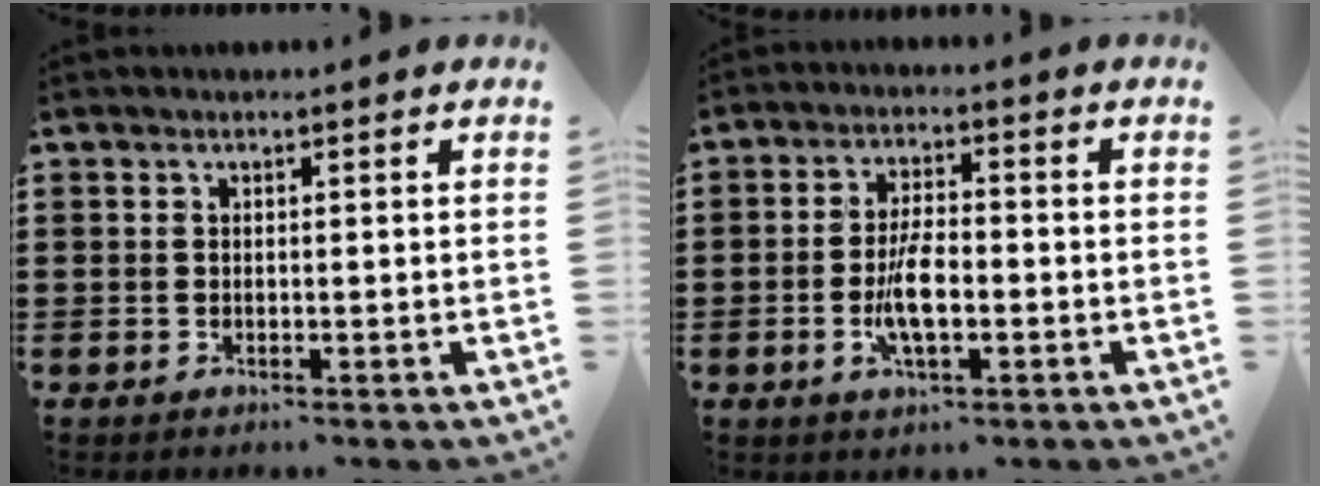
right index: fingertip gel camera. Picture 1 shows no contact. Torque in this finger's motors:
{"motor_torque": [2.14, 0.00, 0.80, 0.21]}